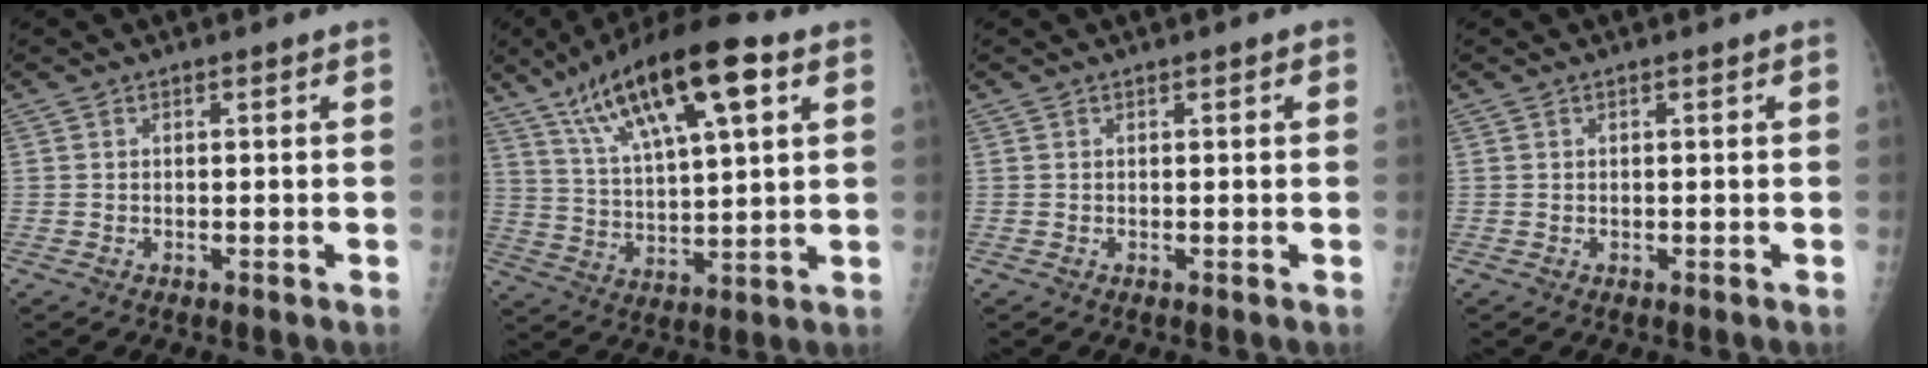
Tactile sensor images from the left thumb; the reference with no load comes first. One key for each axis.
{"total": 19.9, "fx": 10.0, "fy": 6.2, "fz": 16.0, "tx": -0.254, "ty": -0.012, "tz": 0.174}
{"total": 0.7, "fx": 0.4, "fy": 0.3, "fz": 0.5, "tx": -0.008, "ty": 0.001, "tz": 0.003}
{"total": 0.0}